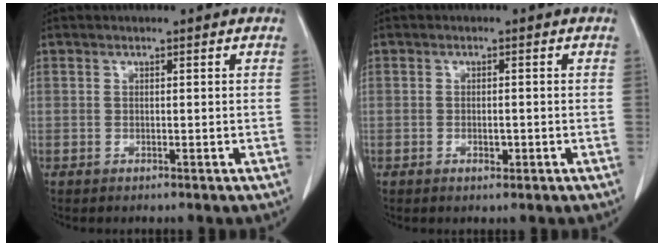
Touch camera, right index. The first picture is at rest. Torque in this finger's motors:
{"motor_torque": [-0.05, 0.00, -0.02, 0.01]}